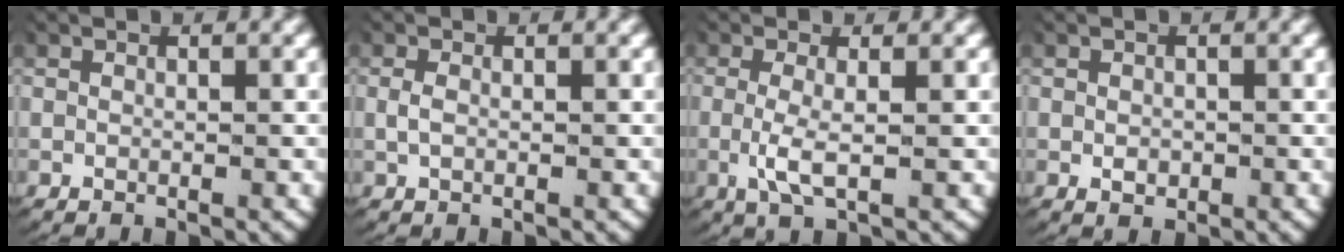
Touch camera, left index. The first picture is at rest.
{"total": 0.8, "force": [-0.1, 0.4, 0.7], "torque": [-0.027, -0.006, 0.004]}
{"total": 2.7, "force": [-0.3, 0.7, 2.6], "torque": [-0.065, -0.014, 0.001]}
{"total": 1.0, "force": [-0.4, 0.7, 0.6], "torque": [-0.020, -0.013, 0.002]}